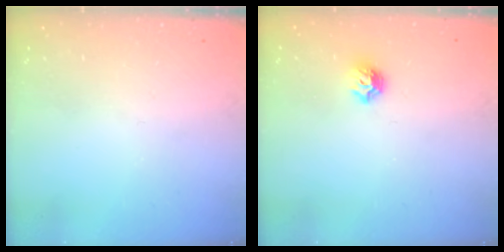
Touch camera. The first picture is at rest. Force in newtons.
{"total": 6.5, "press": 6.5, "slide": 0.9}